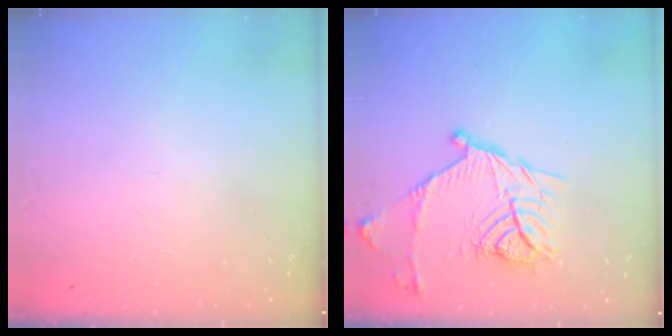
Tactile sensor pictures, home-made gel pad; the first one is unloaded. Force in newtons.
{"total": 15.9, "press": 15.9, "slide": 0.3}